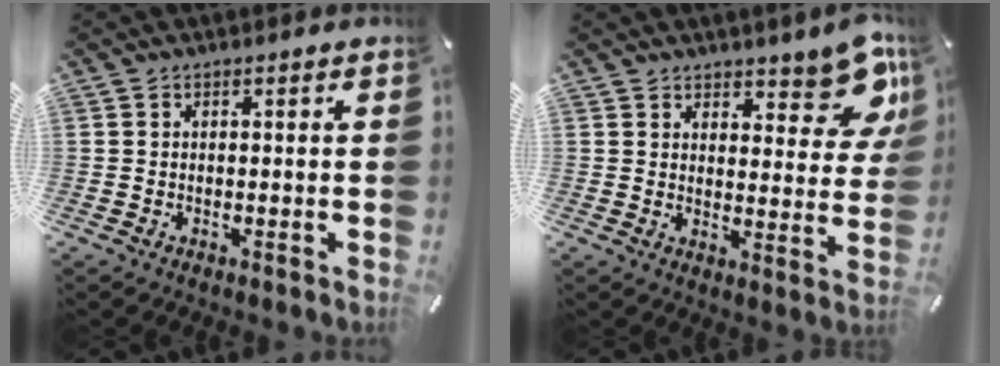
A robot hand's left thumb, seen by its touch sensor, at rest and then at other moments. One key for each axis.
{"total": 10.4, "fx": 7.9, "fy": 4.4, "fz": 5.0, "tx": -0.041, "ty": -0.064, "tz": 0.138}